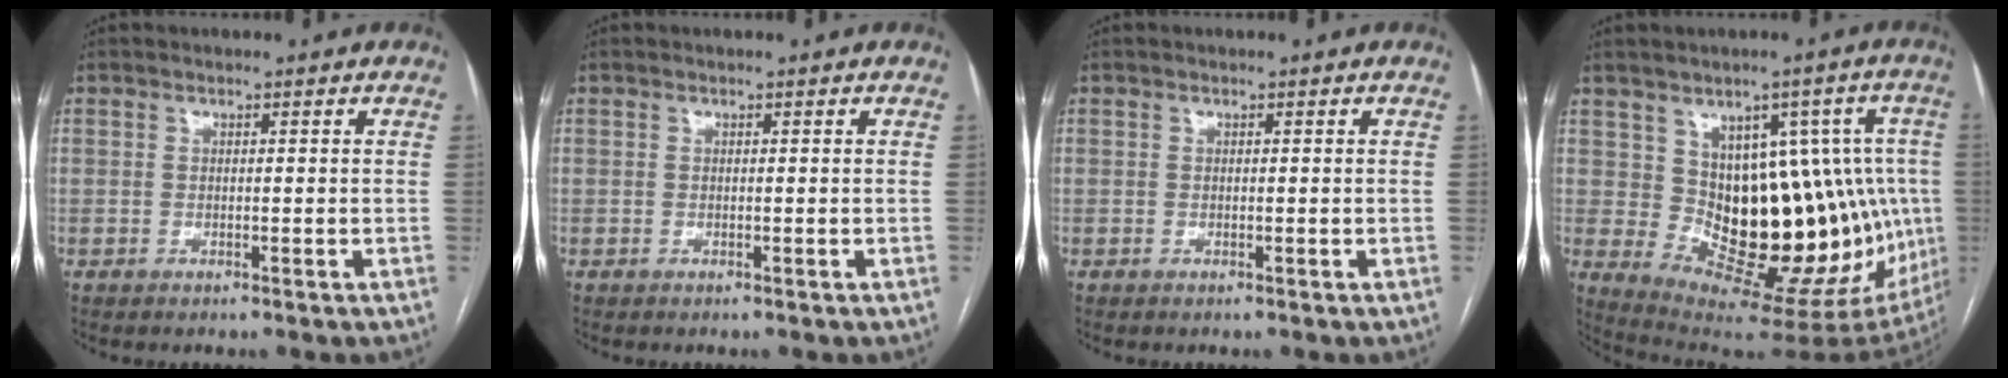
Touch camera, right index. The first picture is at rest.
{"total": 0.0}
{"total": 0.0}
{"total": 18.2, "force": [1.4, 8.9, 15.8], "torque": [-0.188, 0.026, 0.044]}